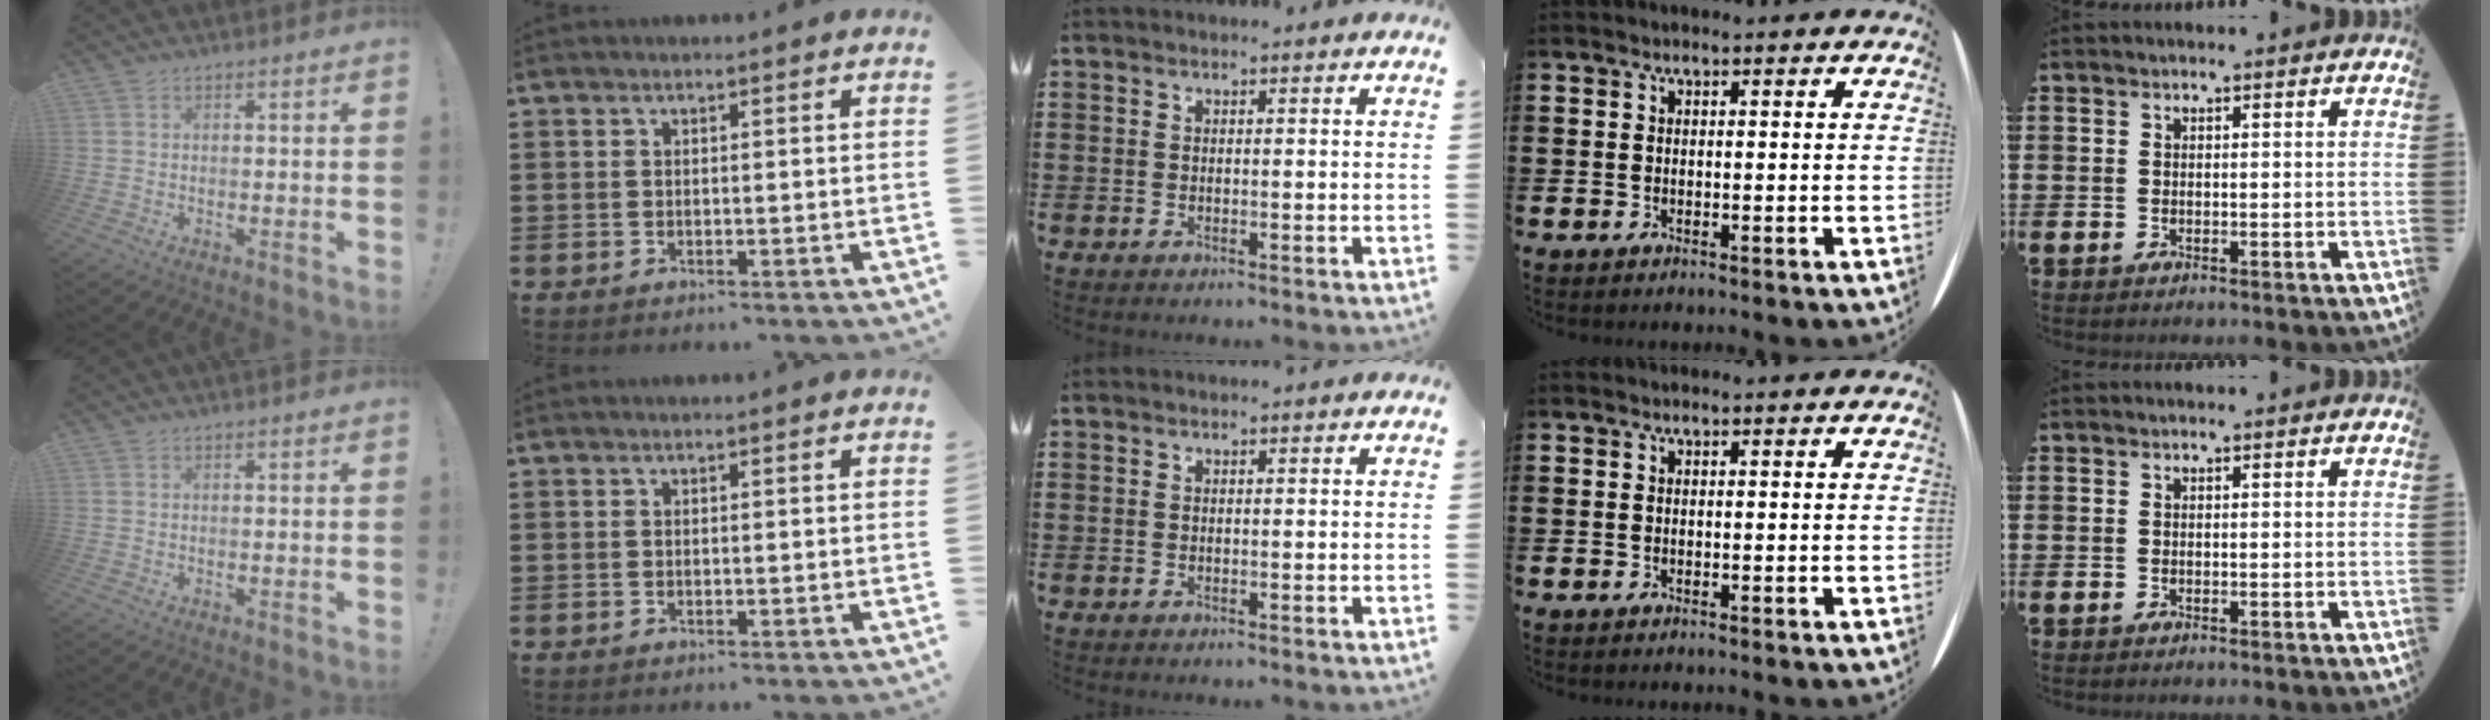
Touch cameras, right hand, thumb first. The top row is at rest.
{}